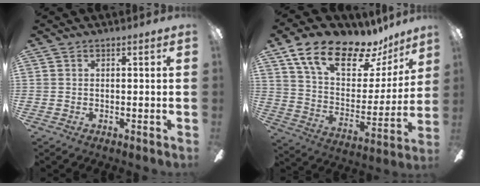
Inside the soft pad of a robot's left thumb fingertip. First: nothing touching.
{"total": 19.3, "force": [13.6, 8.7, 10.5], "torque": [-0.181, -0.084, 0.239]}